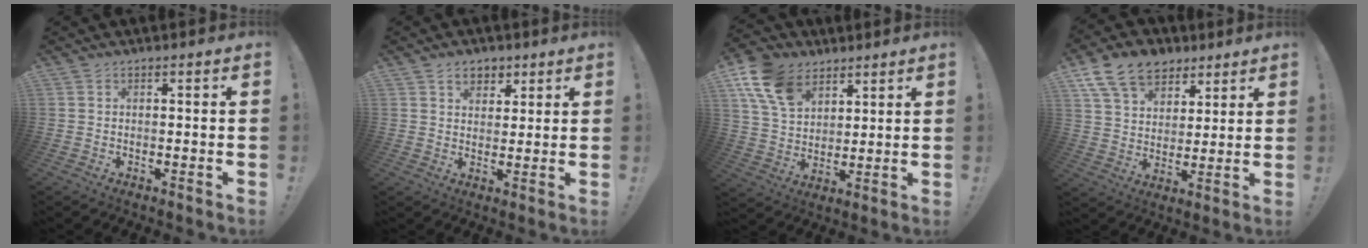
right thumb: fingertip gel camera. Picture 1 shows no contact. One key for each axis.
{"total": 5.8, "fx": 3.2, "fy": 4.2, "fz": 2.2, "tx": -0.026, "ty": -0.010, "tz": 0.059}
{"total": 14.2, "fx": 8.0, "fy": 9.4, "fz": 7.1, "tx": -0.133, "ty": -0.027, "tz": 0.159}
{"total": 15.2, "fx": 9.0, "fy": 10.3, "fz": 6.5, "tx": -0.115, "ty": -0.048, "tz": 0.174}